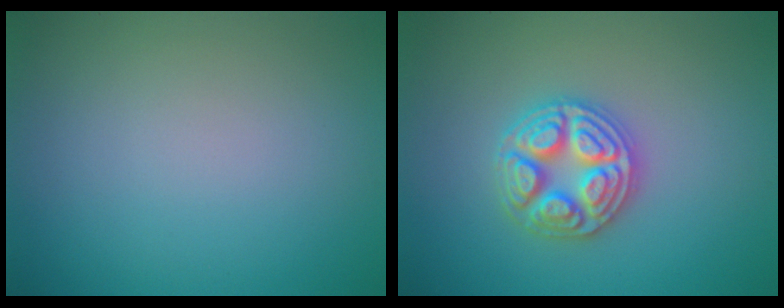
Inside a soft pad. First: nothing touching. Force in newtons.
{"total": 4.9, "press": 4.9, "slide": 0.6}